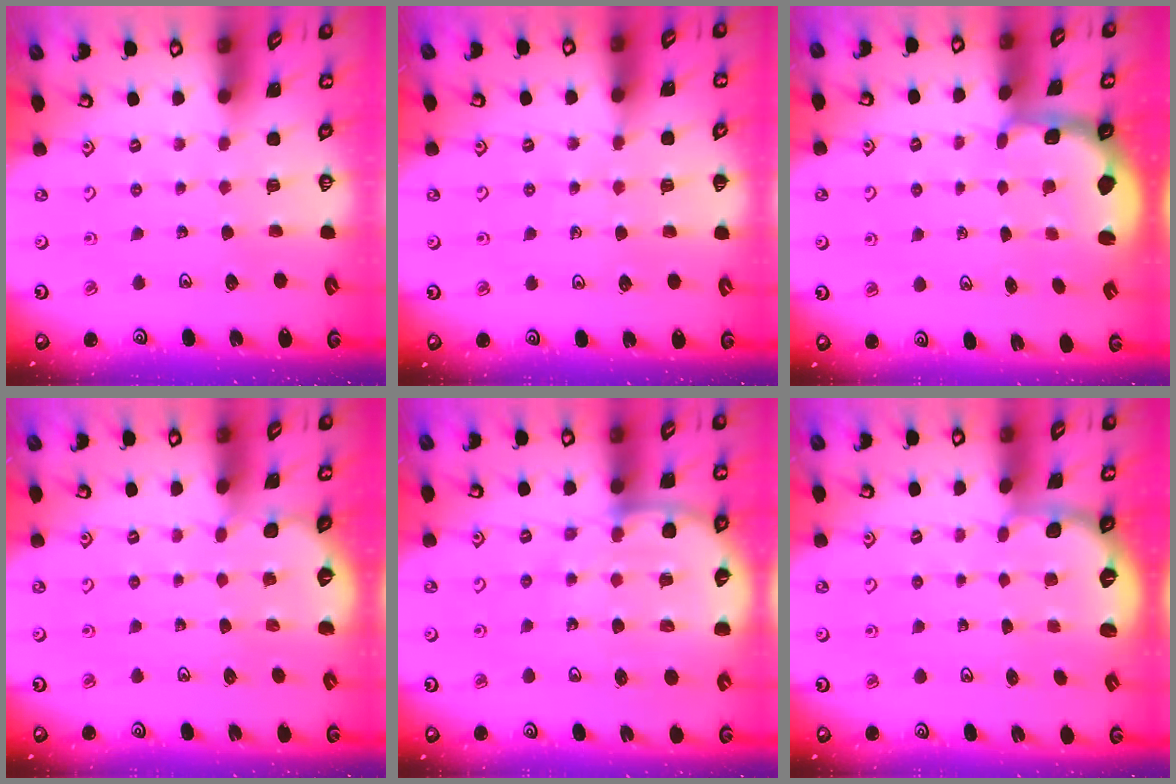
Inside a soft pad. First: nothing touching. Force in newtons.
{"total": 5.1, "press": 5.0, "slide": 0.9}
{"total": 2.5, "press": 1.1, "slide": 2.2}
{"total": 2.0, "press": 2.0, "slide": 0.1}
{"total": 11.0, "press": 10.8, "slide": 2.3}
{"total": 2.6, "press": 1.7, "slide": 1.9}